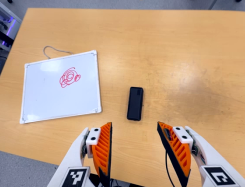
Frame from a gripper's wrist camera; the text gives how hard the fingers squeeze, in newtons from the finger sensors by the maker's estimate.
{"total": 0.0}